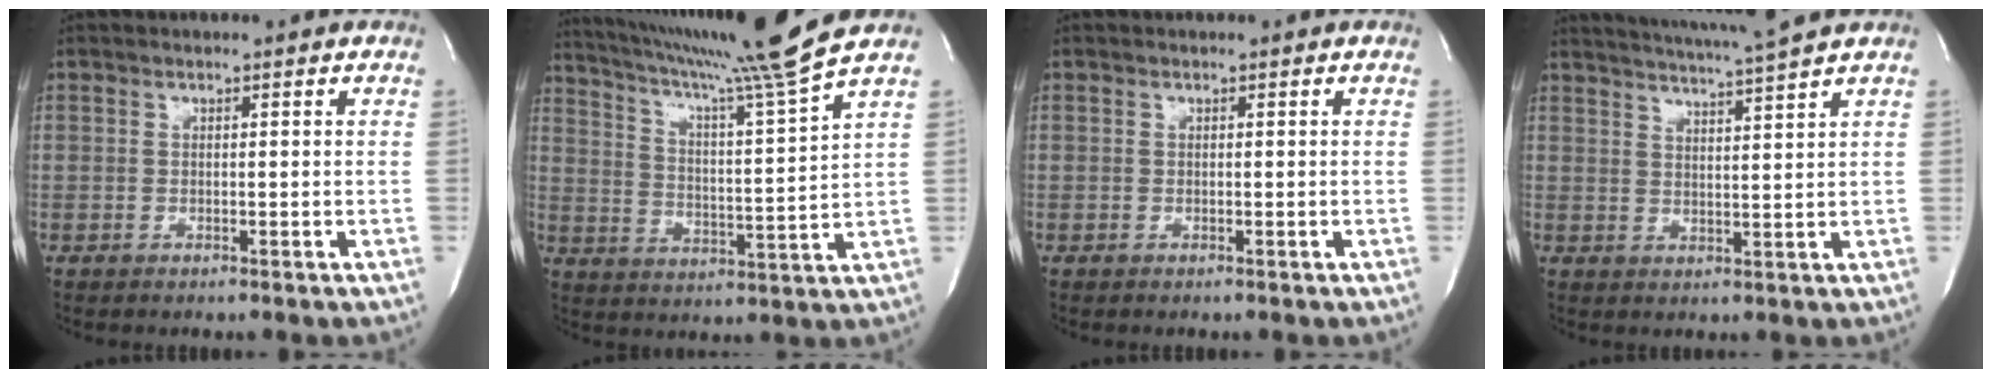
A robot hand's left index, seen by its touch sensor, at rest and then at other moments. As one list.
[{"total": 15.8, "force": [13.6, -3.8, 7.1], "torque": [-0.127, -0.045, 0.210]}, {"total": 0.0}, {"total": 8.6, "force": [7.8, -1.8, 3.3], "torque": [-0.063, -0.003, 0.116]}]